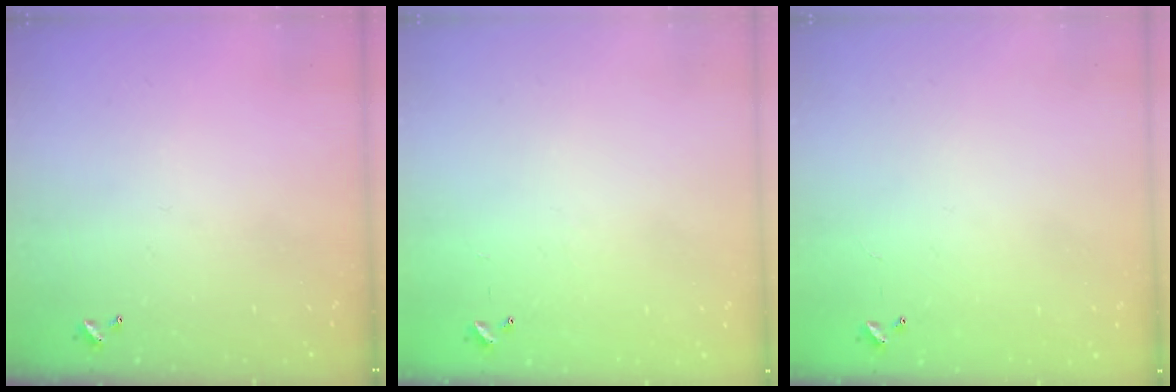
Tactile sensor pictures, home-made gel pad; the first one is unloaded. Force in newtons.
{"total": 8.4, "press": 8.4, "slide": 0.6}
{"total": 7.8, "press": 7.8, "slide": 0.7}